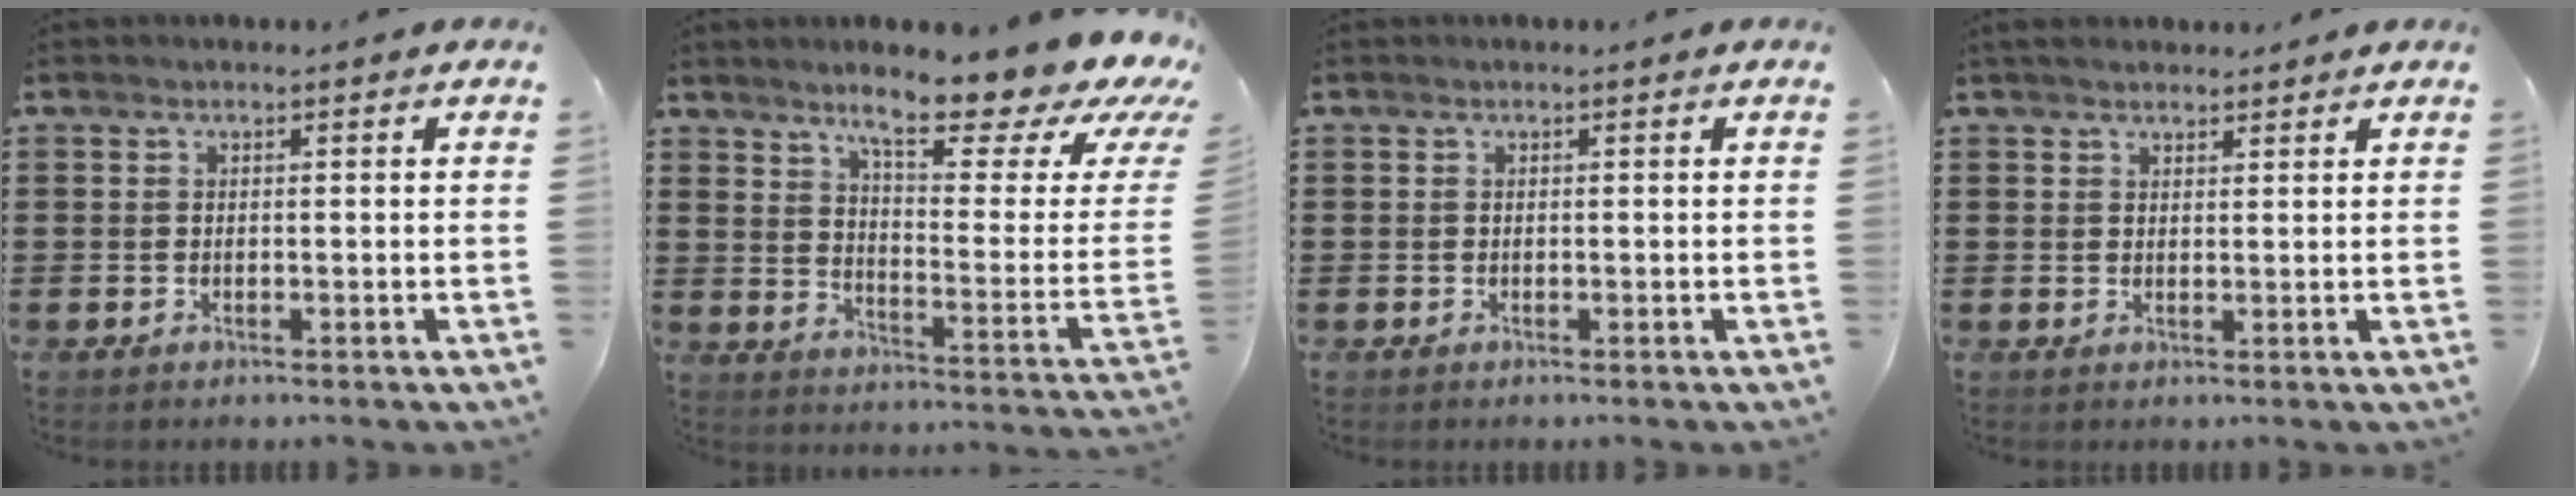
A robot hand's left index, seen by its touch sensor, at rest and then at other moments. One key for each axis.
{"total": 13.5, "fx": 10.5, "fy": 1.6, "fz": 8.3, "tx": -0.141, "ty": -0.076, "tz": 0.167}
{"total": 0.0}
{"total": 2.3, "fx": 2.0, "fy": 0.9, "fz": 0.4, "tx": -0.013, "ty": 0.004, "tz": 0.040}